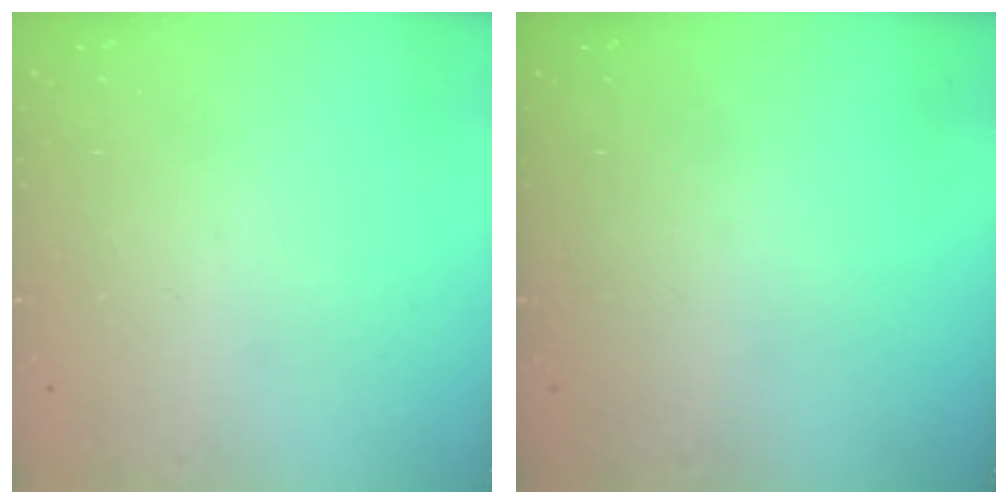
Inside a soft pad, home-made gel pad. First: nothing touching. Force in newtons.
{"total": 0.0}